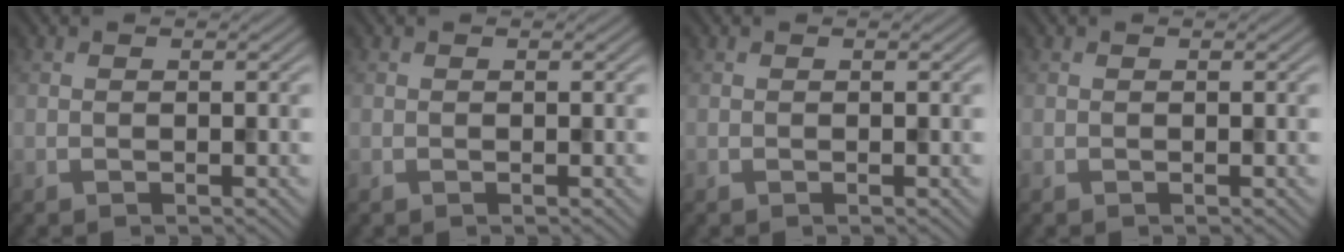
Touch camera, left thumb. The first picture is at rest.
{"total": 0.0}
{"total": 0.0}
{"total": 0.0}